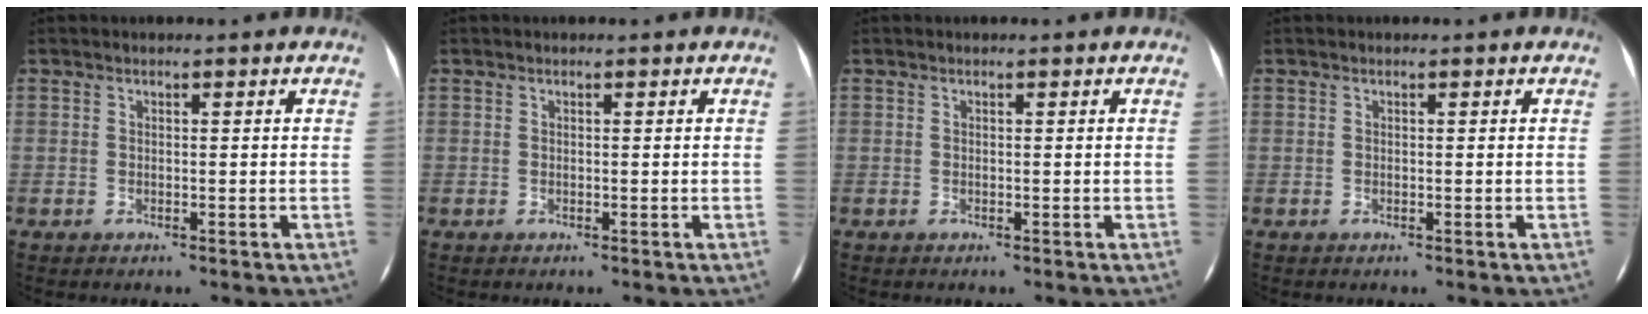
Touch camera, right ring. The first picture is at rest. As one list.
[{"total": 0.0}, {"total": 0.0}, {"total": 0.0}]